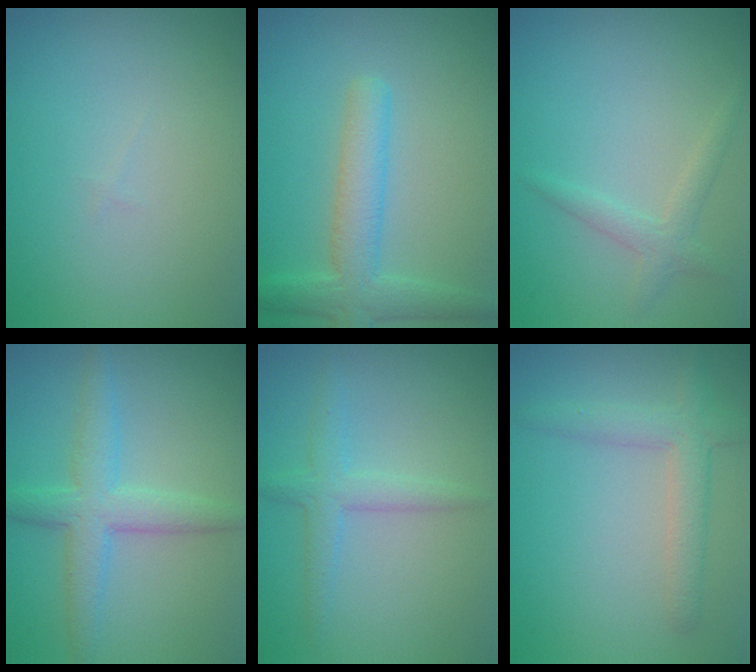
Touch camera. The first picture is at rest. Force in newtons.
{"total": 4.4, "press": 4.4, "slide": 0.2}
{"total": 1.7, "press": 1.7, "slide": 0.0}
{"total": 4.1, "press": 4.1, "slide": 0.1}
{"total": 2.5, "press": 2.5, "slide": 0.1}
{"total": 3.0, "press": 3.0, "slide": 0.2}